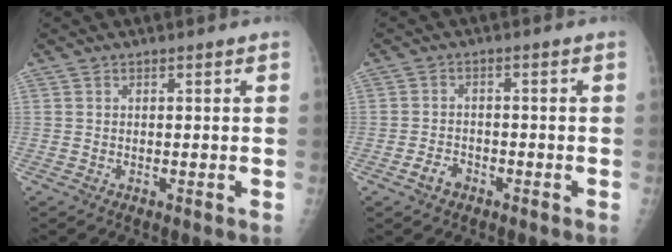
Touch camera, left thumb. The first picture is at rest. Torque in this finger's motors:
{"motor_torque": [-0.16, 0.18, 0.01, 0.02, 0.00]}